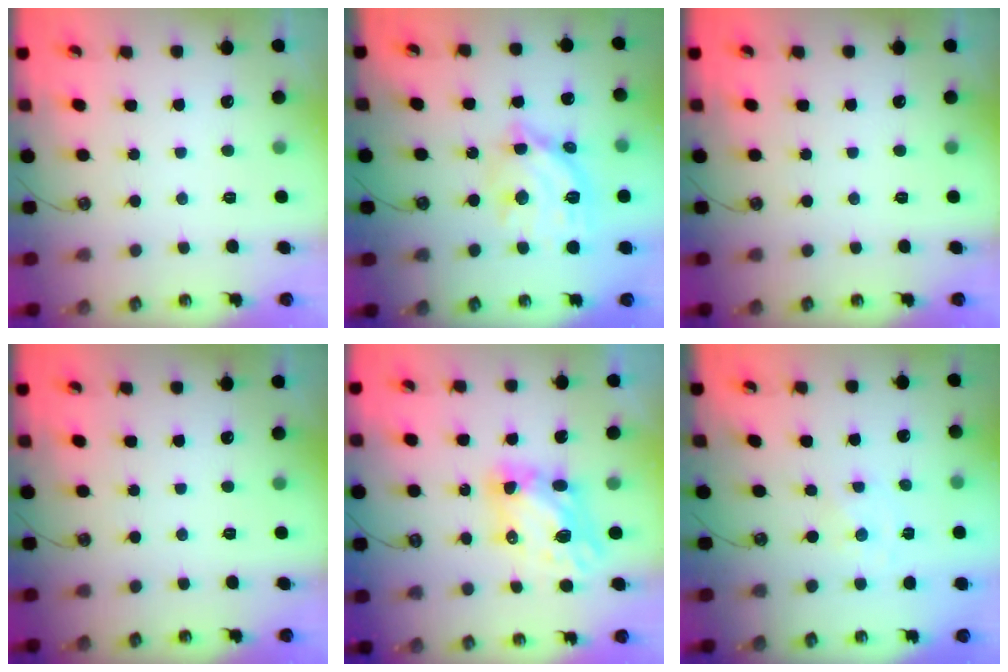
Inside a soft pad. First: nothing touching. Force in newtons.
{"total": 14.7, "press": 14.6, "slide": 1.3}
{"total": 0.0}
{"total": 0.0}
{"total": 7.0, "press": 7.0, "slide": 0.5}
{"total": 0.0}